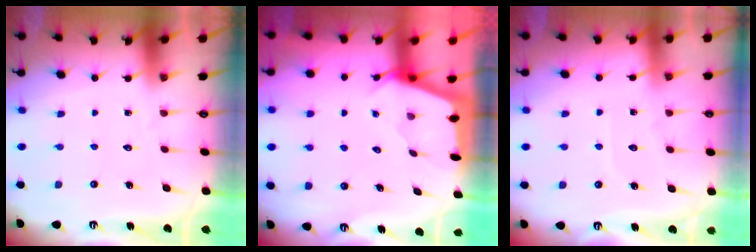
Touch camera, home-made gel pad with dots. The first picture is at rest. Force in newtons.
{"total": 2.2, "press": 2.2, "slide": 0.3}
{"total": 3.6, "press": 3.6, "slide": 0.5}